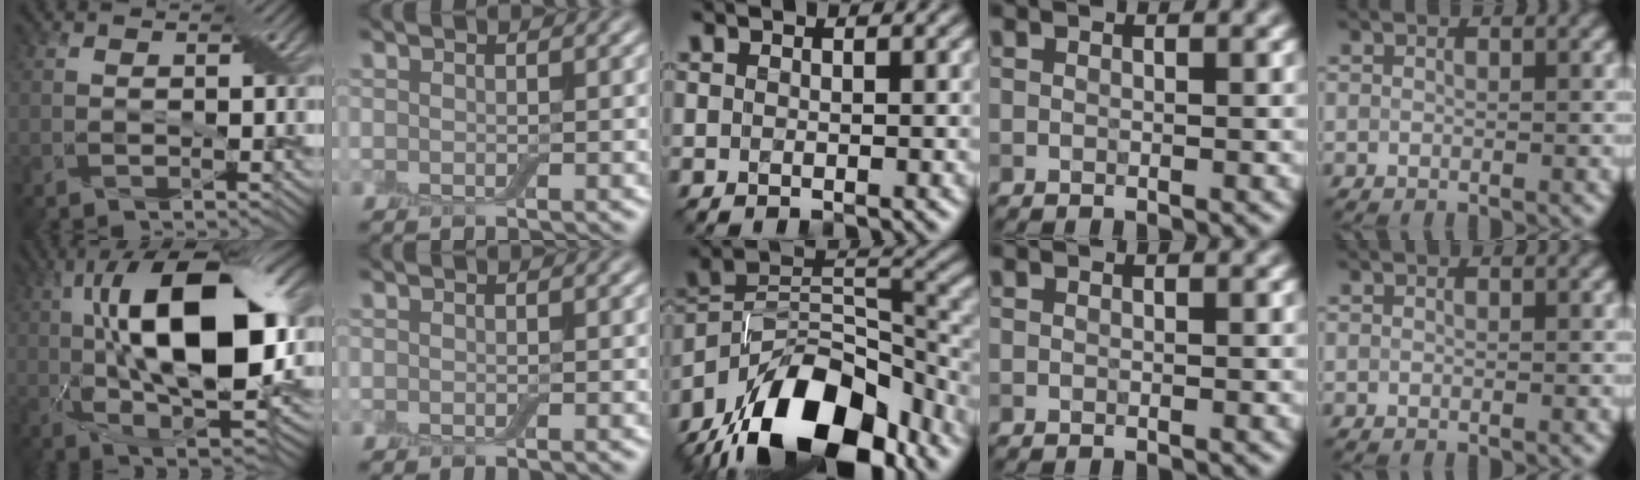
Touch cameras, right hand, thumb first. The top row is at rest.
{"thumb": {"total": 18.4, "force": [2.3, 7.6, 16.6], "torque": [-0.280, 0.022, 0.022]}, "middle": {"total": 14.8, "force": [-10.4, 7.0, 7.9], "torque": [-0.149, 0.019, -0.194]}}